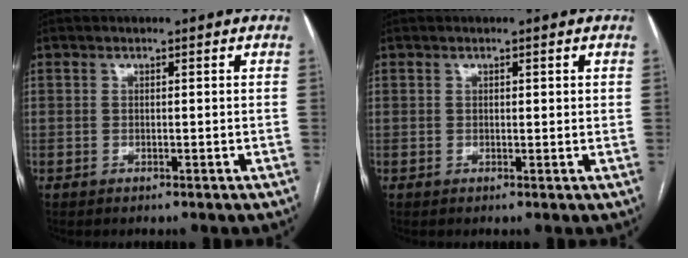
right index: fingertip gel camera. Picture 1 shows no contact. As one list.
[{"total": 0.8, "force": [0.4, 0.4, 0.6], "torque": [-0.006, 0.000, 0.003]}]